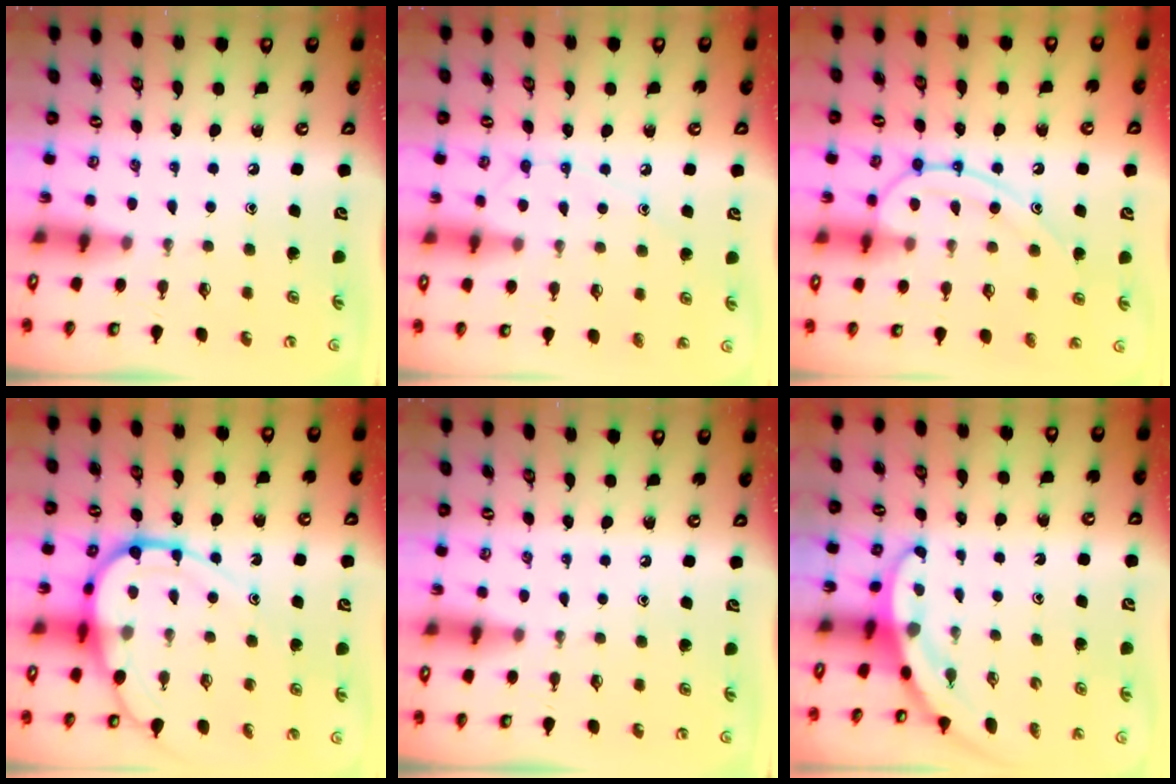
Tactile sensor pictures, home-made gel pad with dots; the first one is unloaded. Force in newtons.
{"total": 7.9, "press": 7.9, "slide": 0.6}
{"total": 12.6, "press": 12.5, "slide": 1.4}
{"total": 12.5, "press": 12.5, "slide": 1.1}
{"total": 0.0}
{"total": 3.5, "press": 3.5, "slide": 0.1}